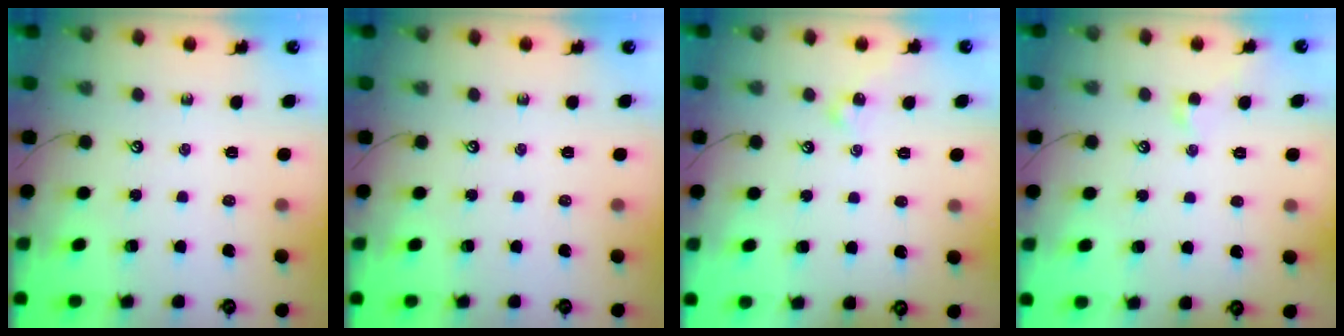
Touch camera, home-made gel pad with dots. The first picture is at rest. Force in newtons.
{"total": 0.0}
{"total": 0.6, "press": 0.5, "slide": 0.3}
{"total": 0.5, "press": 0.2, "slide": 0.5}